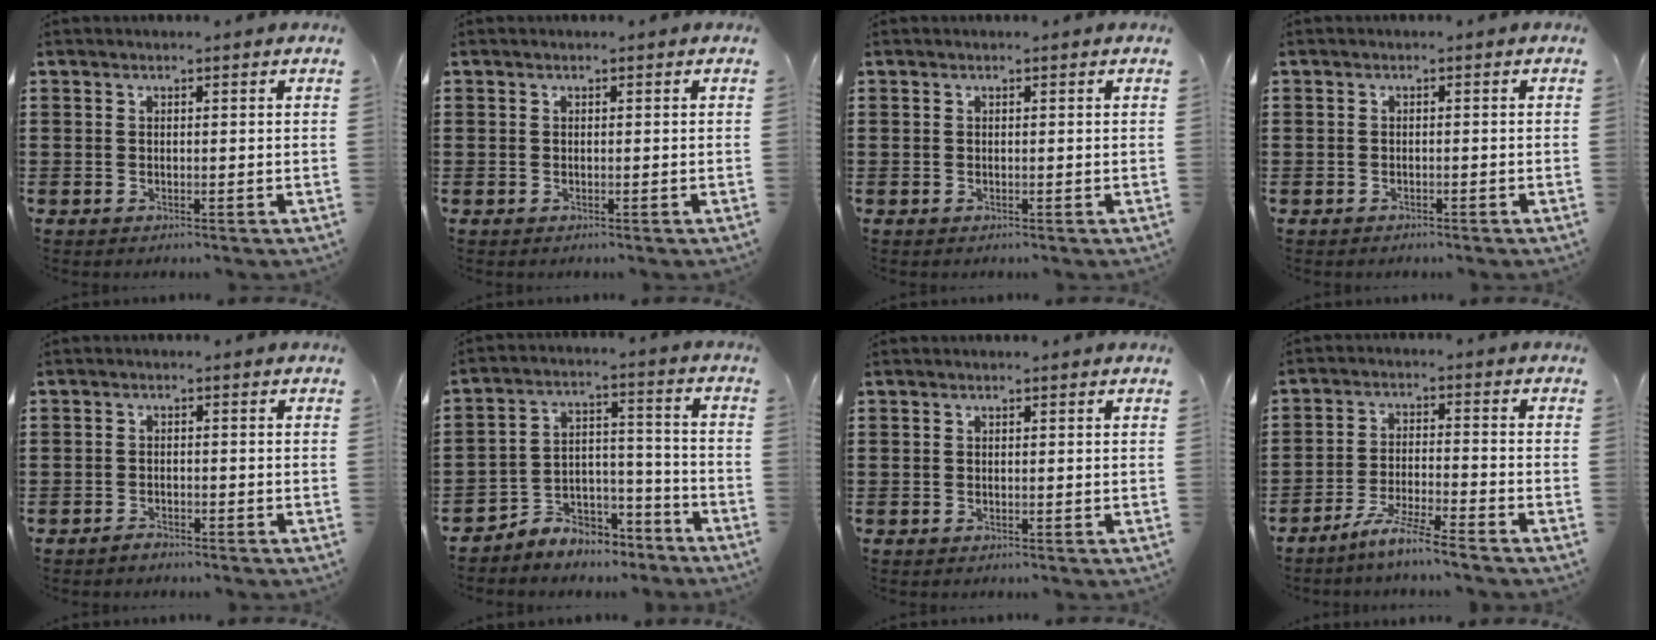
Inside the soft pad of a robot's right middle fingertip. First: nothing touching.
{"total": 0.0}
{"total": 0.0}
{"total": 1.1, "force": [-0.9, 0.6, -0.1], "torque": [0.000, 0.003, -0.020]}
{"total": 1.5, "force": [-1.4, 0.5, 0.2], "torque": [-0.007, 0.003, -0.031]}
{"total": 5.5, "force": [-5.1, 2.0, -0.1], "torque": [-0.002, 0.014, -0.103]}
{"total": 0.0}
{"total": 6.0, "force": [-5.4, -0.4, 2.8], "torque": [-0.064, -0.015, -0.105]}